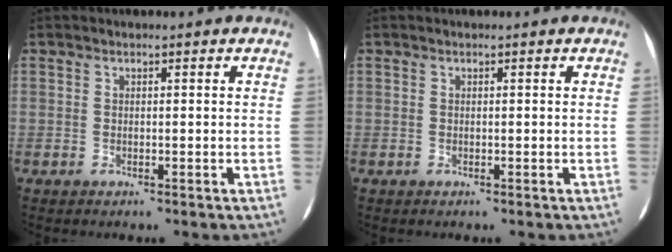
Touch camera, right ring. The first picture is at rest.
{"total": 0.0}